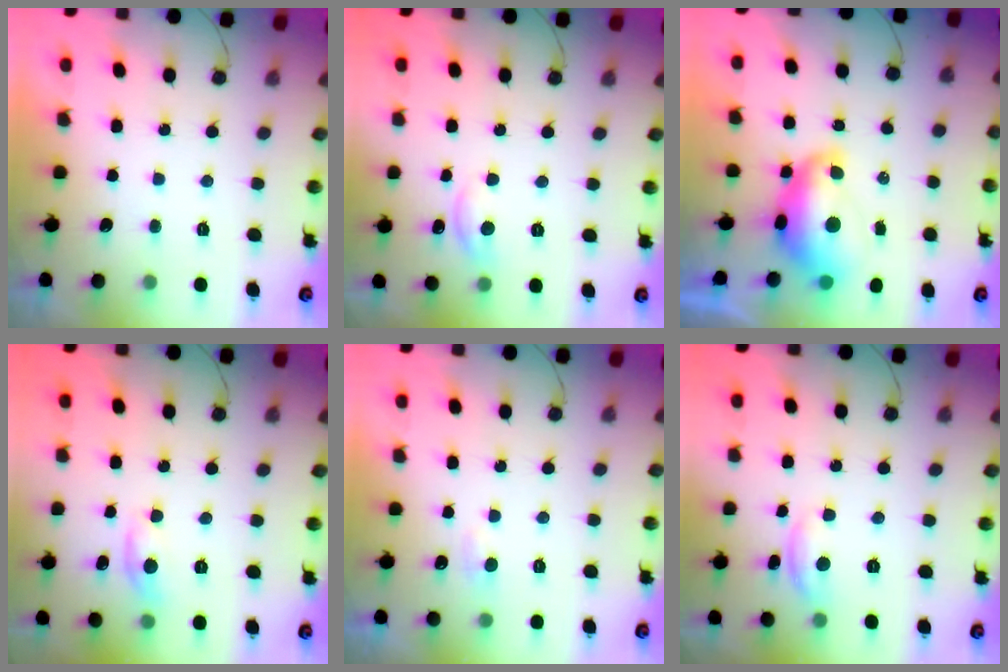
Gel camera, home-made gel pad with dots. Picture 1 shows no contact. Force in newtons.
{"total": 7.3, "press": 7.3, "slide": 0.5}
{"total": 10.9, "press": 10.8, "slide": 1.0}
{"total": 4.9, "press": 4.9, "slide": 0.1}
{"total": 4.1, "press": 4.1, "slide": 0.5}
{"total": 6.8, "press": 6.8, "slide": 0.3}